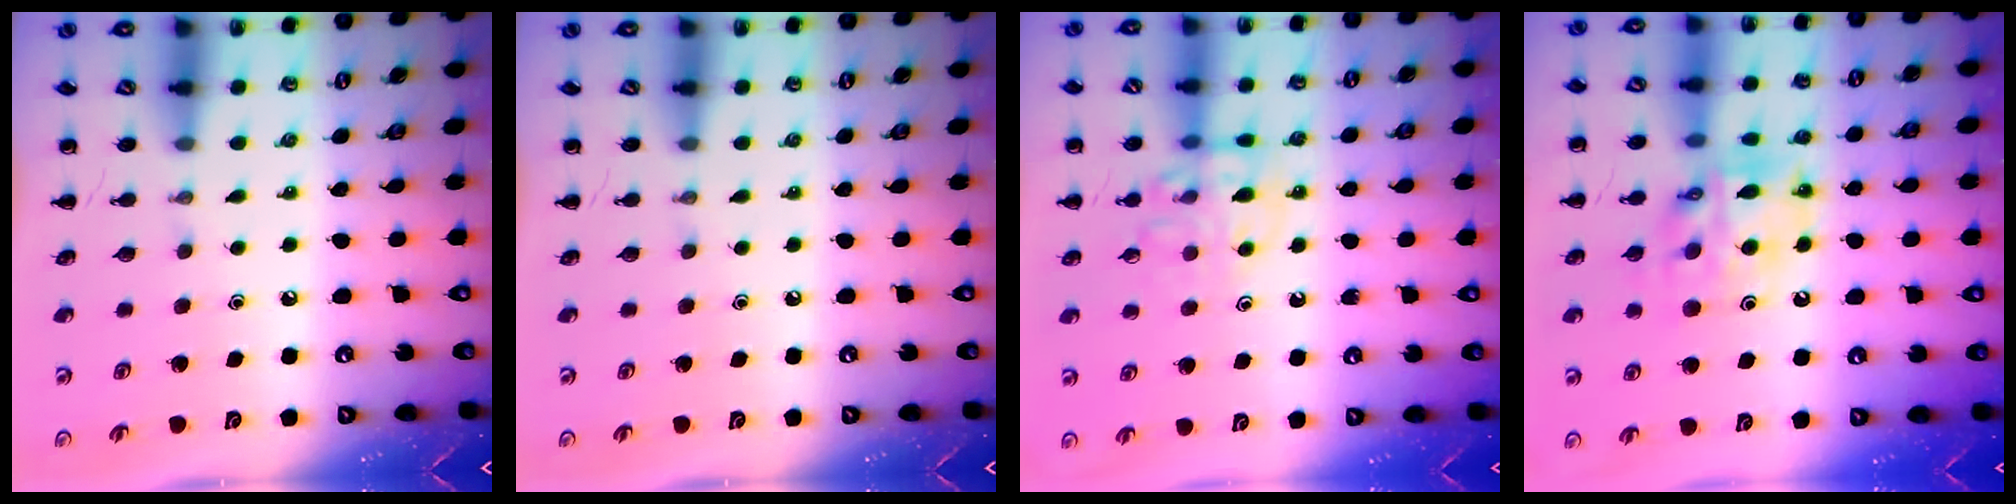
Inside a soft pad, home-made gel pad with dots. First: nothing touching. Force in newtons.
{"total": 0.0}
{"total": 12.1, "press": 12.0, "slide": 1.5}
{"total": 11.7, "press": 11.2, "slide": 3.2}